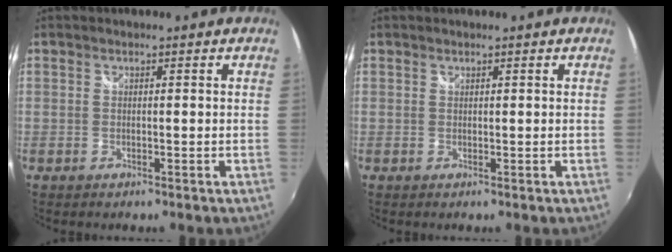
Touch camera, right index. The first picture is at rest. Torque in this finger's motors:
{"motor_torque": [-0.05, 0.10, 0.02, 0.01]}